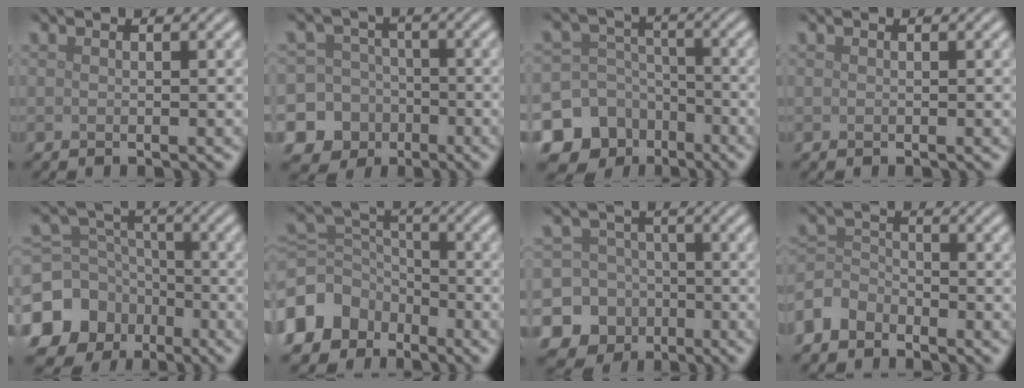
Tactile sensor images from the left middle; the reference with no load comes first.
{"total": 13.3, "force": [-5.9, 11.8, 1.2], "torque": [-0.051, -0.039, -0.106]}
{"total": 12.6, "force": [-7.1, 10.1, 2.3], "torque": [-0.066, -0.045, -0.127]}
{"total": 0.0}
{"total": 14.1, "force": [-7.4, 11.5, 3.5], "torque": [-0.106, -0.055, -0.138]}
{"total": 8.6, "force": [-5.2, 6.3, 2.7], "torque": [-0.072, 0.000, -0.111]}
{"total": 15.1, "force": [-6.6, 13.5, 1.5], "torque": [-0.056, -0.041, -0.123]}
{"total": 3.1, "force": [-2.4, 1.8, 0.6], "torque": [-0.011, 0.005, -0.063]}